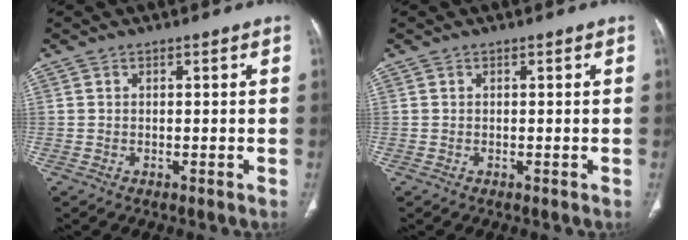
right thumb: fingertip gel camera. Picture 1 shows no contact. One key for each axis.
{"total": 0.0}